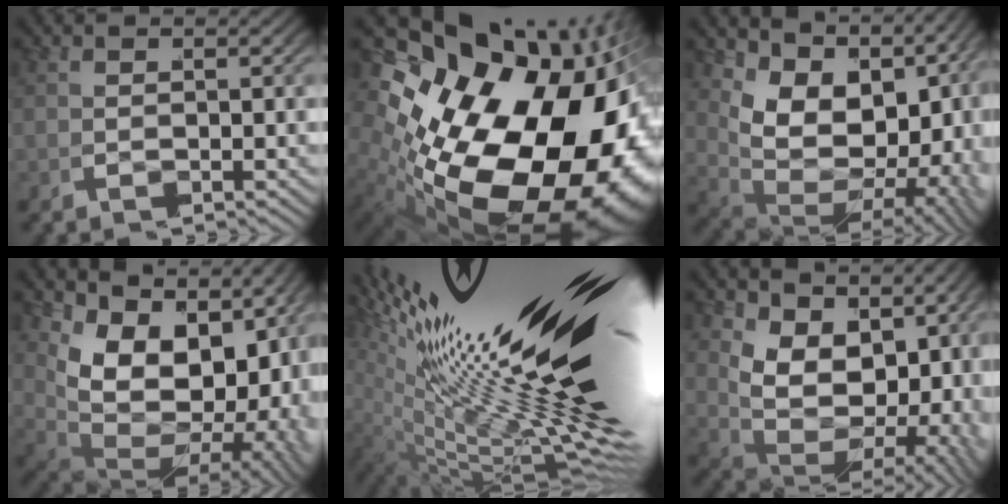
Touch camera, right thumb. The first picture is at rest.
{"total": 30.1, "force": [-2.0, 21.4, 21.1], "torque": [-0.377, -0.059, -0.002]}
{"total": 14.9, "force": [0.0, 10.5, 10.5], "torque": [-0.194, -0.036, 0.016]}
{"total": 17.7, "force": [-0.7, 12.1, 12.9], "torque": [-0.231, -0.051, 0.018]}
{"total": 16.7, "force": [0.9, 7.4, 15.0], "torque": [-0.199, -0.015, 0.024]}
{"total": 11.0, "force": [0.2, 7.4, 8.2], "torque": [-0.163, -0.037, 0.024]}